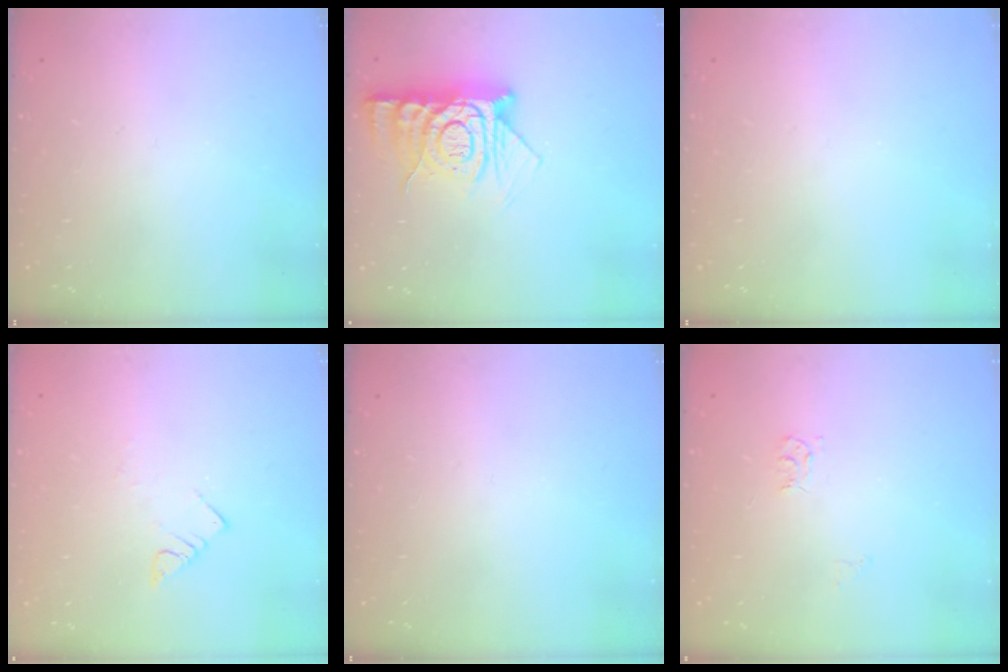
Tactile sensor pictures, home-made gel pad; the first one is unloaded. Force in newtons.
{"total": 12.8, "press": 12.8, "slide": 1.0}
{"total": 0.0}
{"total": 4.0, "press": 4.0, "slide": 0.4}
{"total": 0.0}
{"total": 3.9, "press": 3.9, "slide": 0.6}